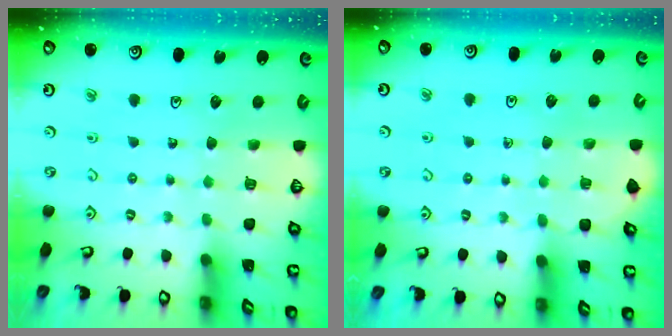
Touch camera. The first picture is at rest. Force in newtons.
{"total": 4.6, "press": 4.6, "slide": 0.6}